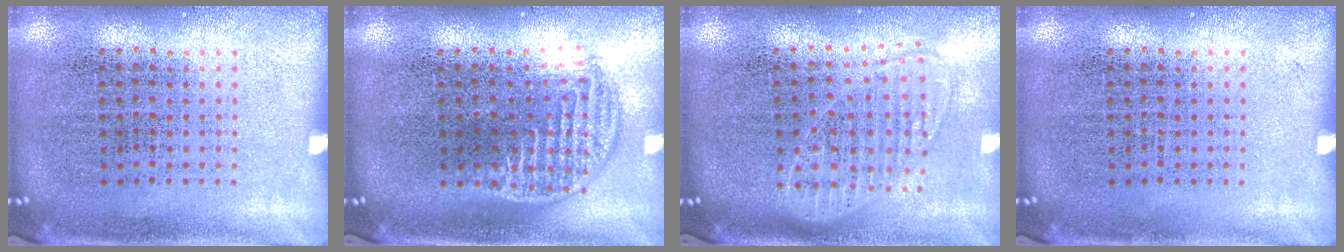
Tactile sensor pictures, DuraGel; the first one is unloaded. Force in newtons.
{"total": 1.3, "press": 1.1, "slide": 0.7}
{"total": 1.8, "press": 1.5, "slide": 1.0}
{"total": 0.0}